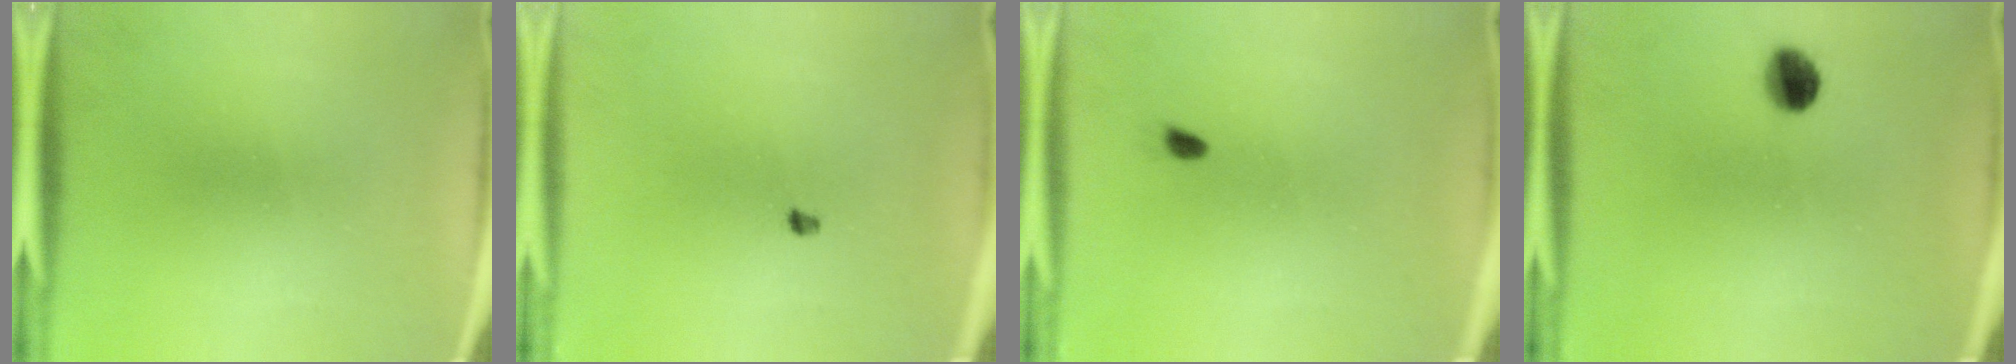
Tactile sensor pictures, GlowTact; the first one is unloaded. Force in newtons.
{"total": 1.1}
{"total": 0.6}
{"total": 5.1}